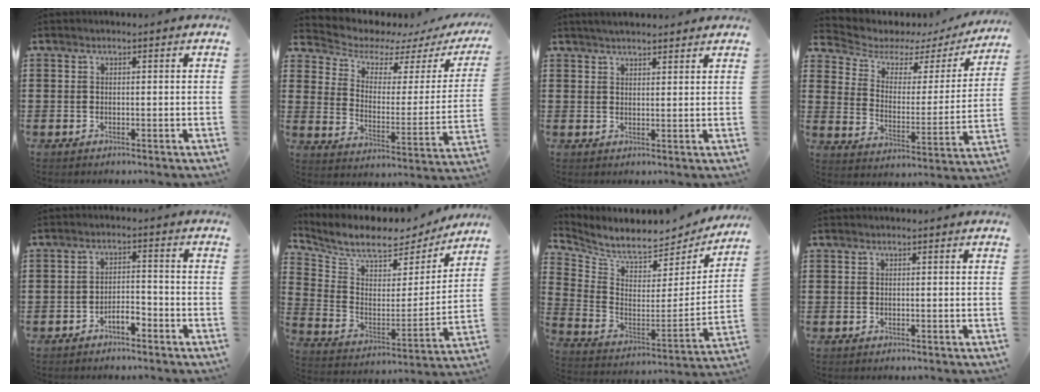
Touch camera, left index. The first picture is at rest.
{"total": 4.4, "force": [3.8, 2.0, 1.3], "torque": [-0.054, -0.027, 0.060]}
{"total": 2.5, "force": [2.4, 0.2, 0.6], "torque": [-0.016, 0.001, 0.046]}
{"total": 4.1, "force": [3.1, 2.3, 1.4], "torque": [-0.053, -0.020, 0.044]}
{"total": 3.0, "force": [-2.5, 0.8, 1.4], "torque": [-0.029, 0.008, -0.051]}
{"total": 7.7, "force": [6.7, 2.6, 2.8], "torque": [-0.085, -0.044, 0.109]}
{"total": 5.8, "force": [5.5, 0.9, 1.5], "torque": [-0.062, -0.056, 0.092]}
{"total": 0.0}